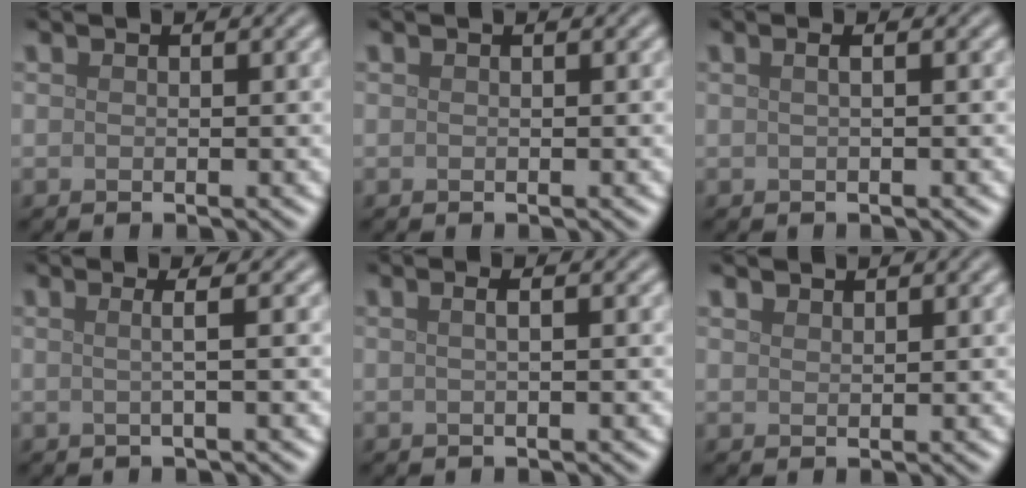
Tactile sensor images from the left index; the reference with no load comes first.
{"total": 0.0}
{"total": 1.7, "force": [0.5, 0.8, 1.4], "torque": [-0.005, 0.002, -0.010]}
{"total": 2.2, "force": [0.2, 0.7, 2.1], "torque": [-0.027, 0.007, -0.015]}
{"total": 1.9, "force": [0.5, 0.9, 1.6], "torque": [-0.006, 0.003, -0.013]}
{"total": 1.2, "force": [1.1, 0.2, 0.1], "torque": [-0.005, 0.000, 0.022]}